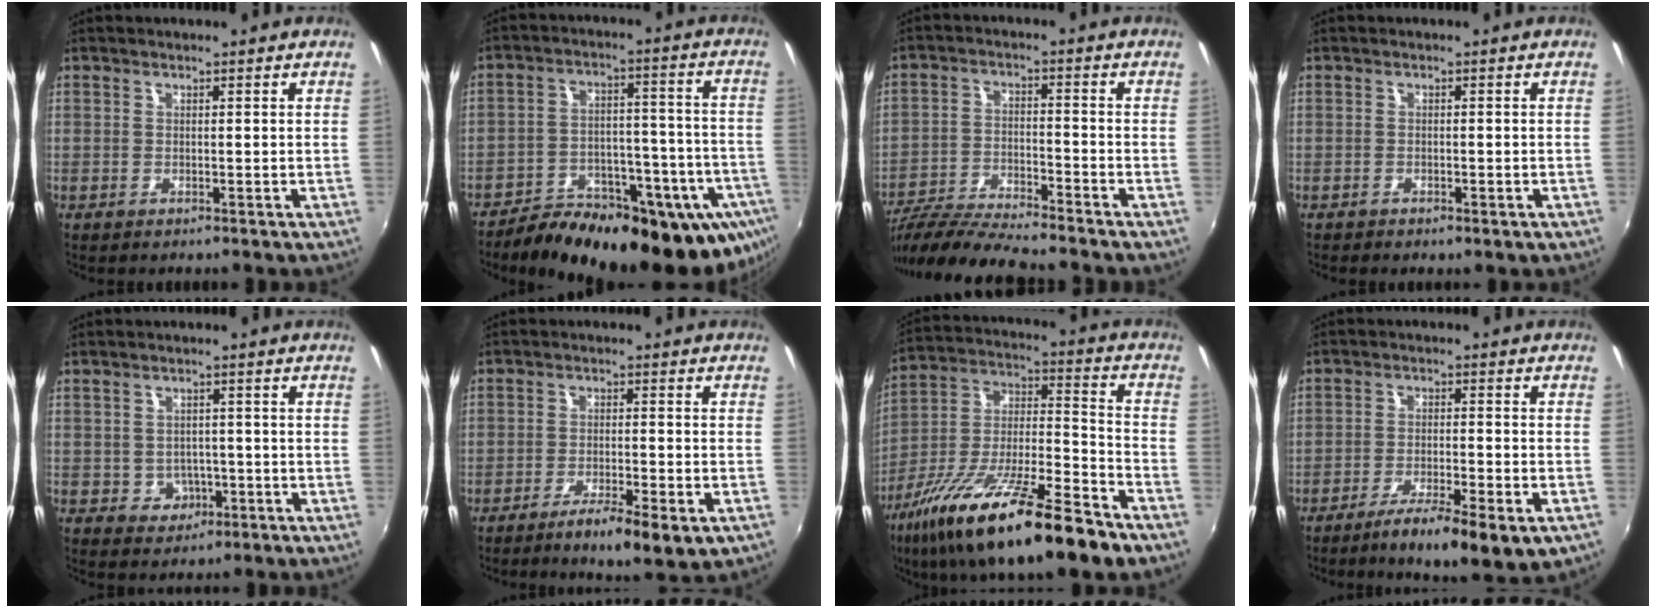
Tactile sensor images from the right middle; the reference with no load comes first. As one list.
[{"total": 27.6, "force": [-20.7, 10.1, 15.3], "torque": [-0.217, -0.019, -0.274]}, {"total": 13.0, "force": [-11.8, 0.5, 5.6], "torque": [-0.129, -0.023, -0.216]}, {"total": 1.7, "force": [-1.2, 0.8, 0.9], "torque": [-0.017, -0.007, -0.017]}, {"total": 3.9, "force": [-1.0, 3.6, 1.0], "torque": [-0.026, 0.006, -0.004]}, {"total": 8.1, "force": [-4.8, 1.4, 6.4], "torque": [-0.120, -0.019, -0.074]}, {"total": 25.2, "force": [-15.5, 5.8, 19.0], "torque": [-0.331, -0.033, -0.264]}, {"total": 11.0, "force": [-6.7, 1.8, 8.6], "torque": [-0.155, -0.029, -0.108]}]